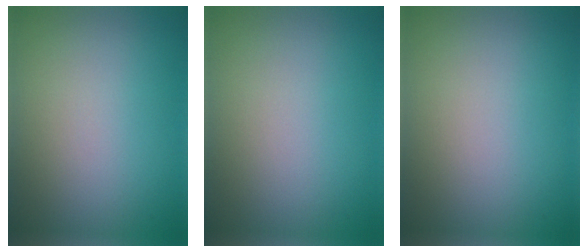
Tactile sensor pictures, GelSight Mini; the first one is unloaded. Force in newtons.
{"total": 0.0}
{"total": 0.0}